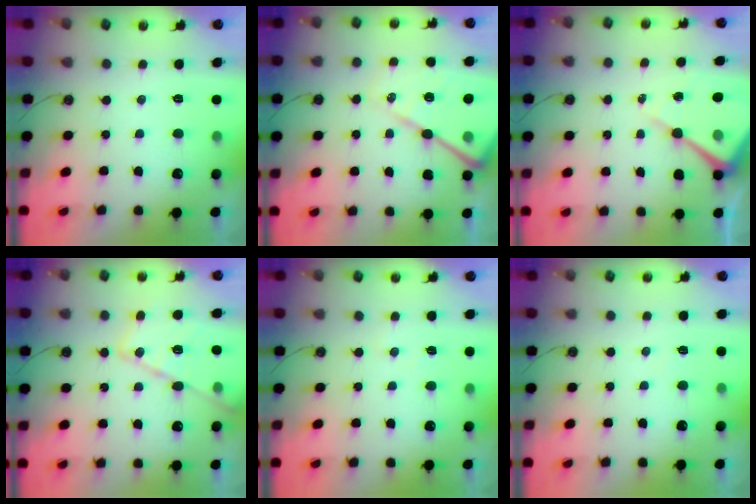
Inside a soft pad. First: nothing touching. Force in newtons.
{"total": 16.2, "press": 16.2, "slide": 1.8}
{"total": 11.7, "press": 11.7, "slide": 1.1}
{"total": 15.5, "press": 15.4, "slide": 1.2}
{"total": 3.9, "press": 3.9, "slide": 0.6}
{"total": 3.5, "press": 3.5, "slide": 0.6}